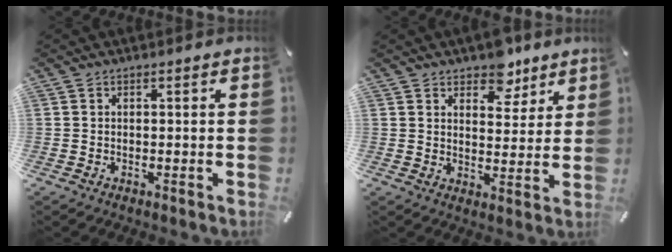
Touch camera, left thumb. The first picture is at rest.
{"total": 7.9, "force": [6.3, 4.6, 1.7], "torque": [-0.005, -0.047, 0.109]}